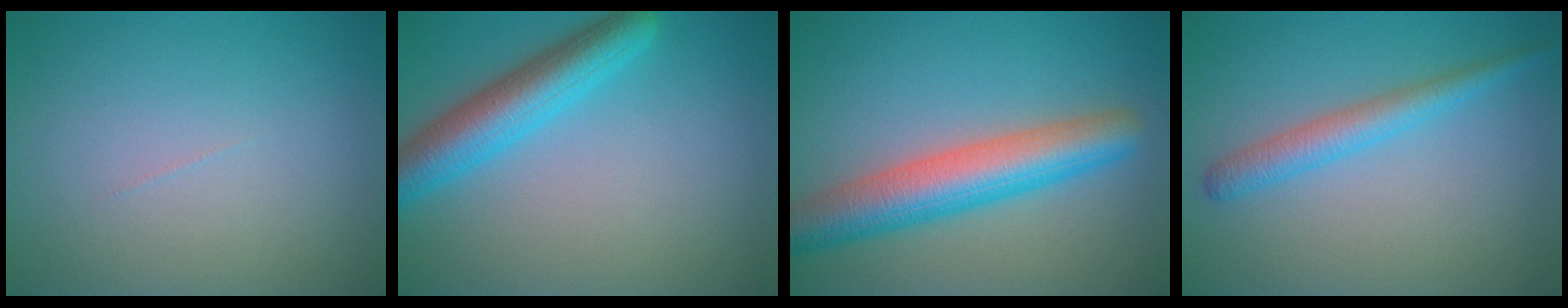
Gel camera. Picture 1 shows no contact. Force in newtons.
{"total": 5.6, "press": 5.6, "slide": 0.3}
{"total": 7.1, "press": 7.1, "slide": 0.2}
{"total": 2.8, "press": 2.8, "slide": 0.1}